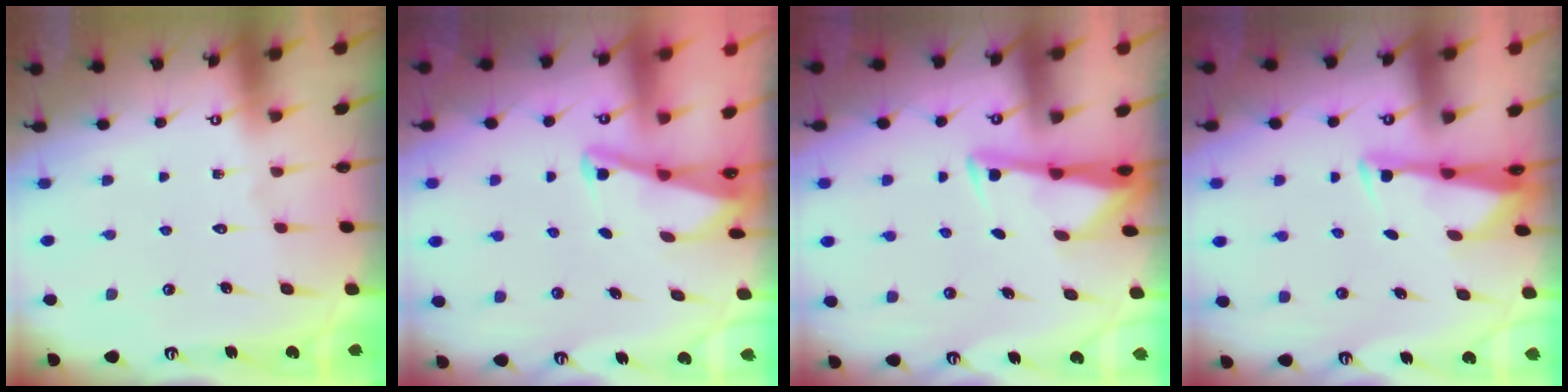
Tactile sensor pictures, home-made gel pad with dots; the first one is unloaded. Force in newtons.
{"total": 2.0, "press": 2.0, "slide": 0.4}
{"total": 3.2, "press": 3.2, "slide": 0.4}
{"total": 2.9, "press": 2.7, "slide": 0.8}